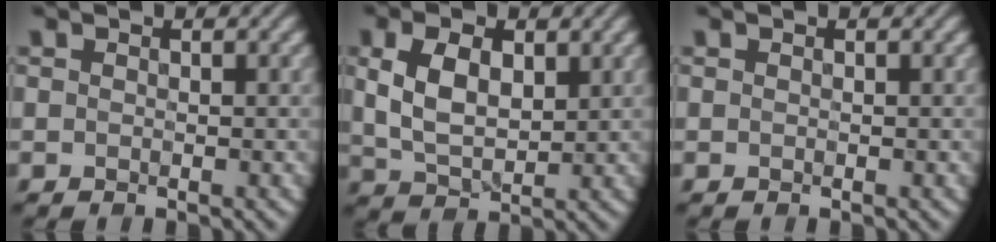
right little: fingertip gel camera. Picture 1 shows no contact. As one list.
[{"total": 5.1, "force": [1.0, 3.0, 4.0], "torque": [-0.088, 0.002, 0.019]}, {"total": 0.0}]